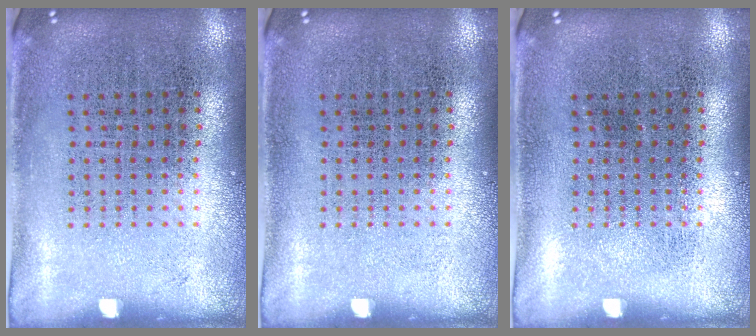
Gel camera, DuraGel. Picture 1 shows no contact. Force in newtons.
{"total": 0.0}
{"total": 0.0}